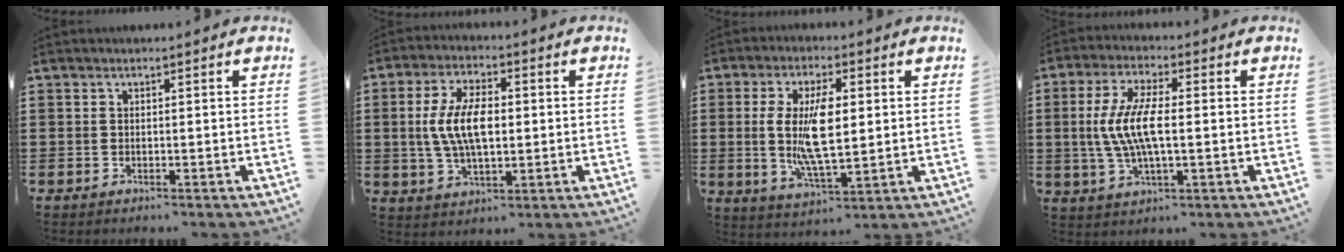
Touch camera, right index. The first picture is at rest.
{"total": 8.8, "force": [0.2, 4.1, 7.8], "torque": [-0.164, 0.007, -0.002]}
{"total": 9.9, "force": [0.9, 3.5, 9.2], "torque": [-0.200, -0.002, 0.009]}
{"total": 8.3, "force": [-0.2, 2.8, 7.8], "torque": [-0.174, -0.006, -0.014]}